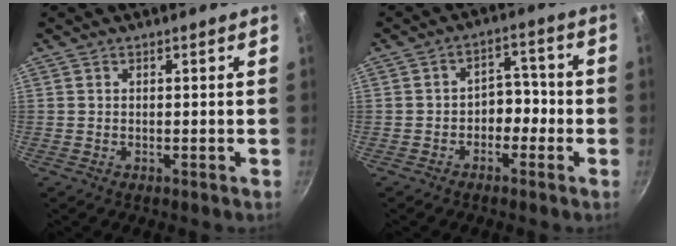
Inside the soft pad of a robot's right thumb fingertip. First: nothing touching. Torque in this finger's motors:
{"motor_torque": [-0.12, 0.23, -0.12, -0.08, 0.01]}